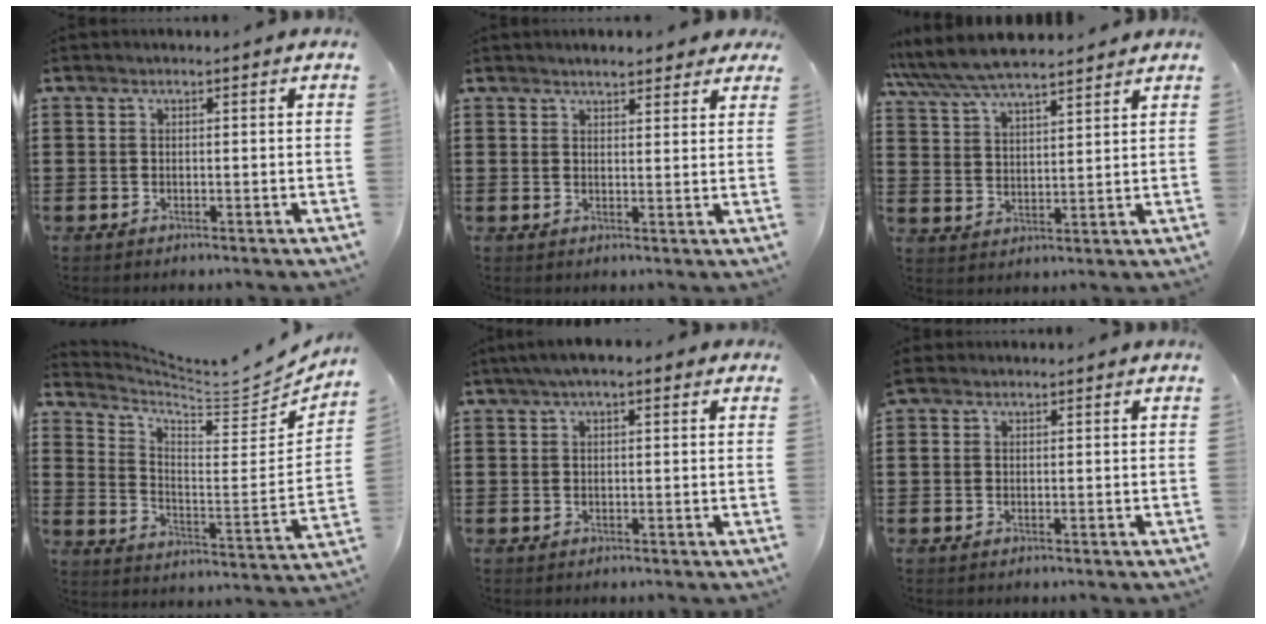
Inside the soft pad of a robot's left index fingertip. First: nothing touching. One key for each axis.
{"total": 3.0, "fx": 2.7, "fy": 0.7, "fz": 1.0, "tx": -0.026, "ty": 0.002, "tz": 0.050}
{"total": 6.8, "fx": 6.3, "fy": 1.0, "fz": 2.1, "tx": -0.065, "ty": -0.023, "tz": 0.114}
{"total": 5.6, "fx": 5.2, "fy": 0.8, "fz": 2.0, "tx": -0.051, "ty": -0.050, "tz": 0.080}
{"total": 2.5, "fx": 1.2, "fy": 0.9, "fz": 2.0, "tx": -0.042, "ty": 0.008, "tz": 0.020}
{"total": 1.3, "fx": 0.9, "fy": 0.8, "fz": 0.5, "tx": -0.014, "ty": 0.006, "tz": 0.016}